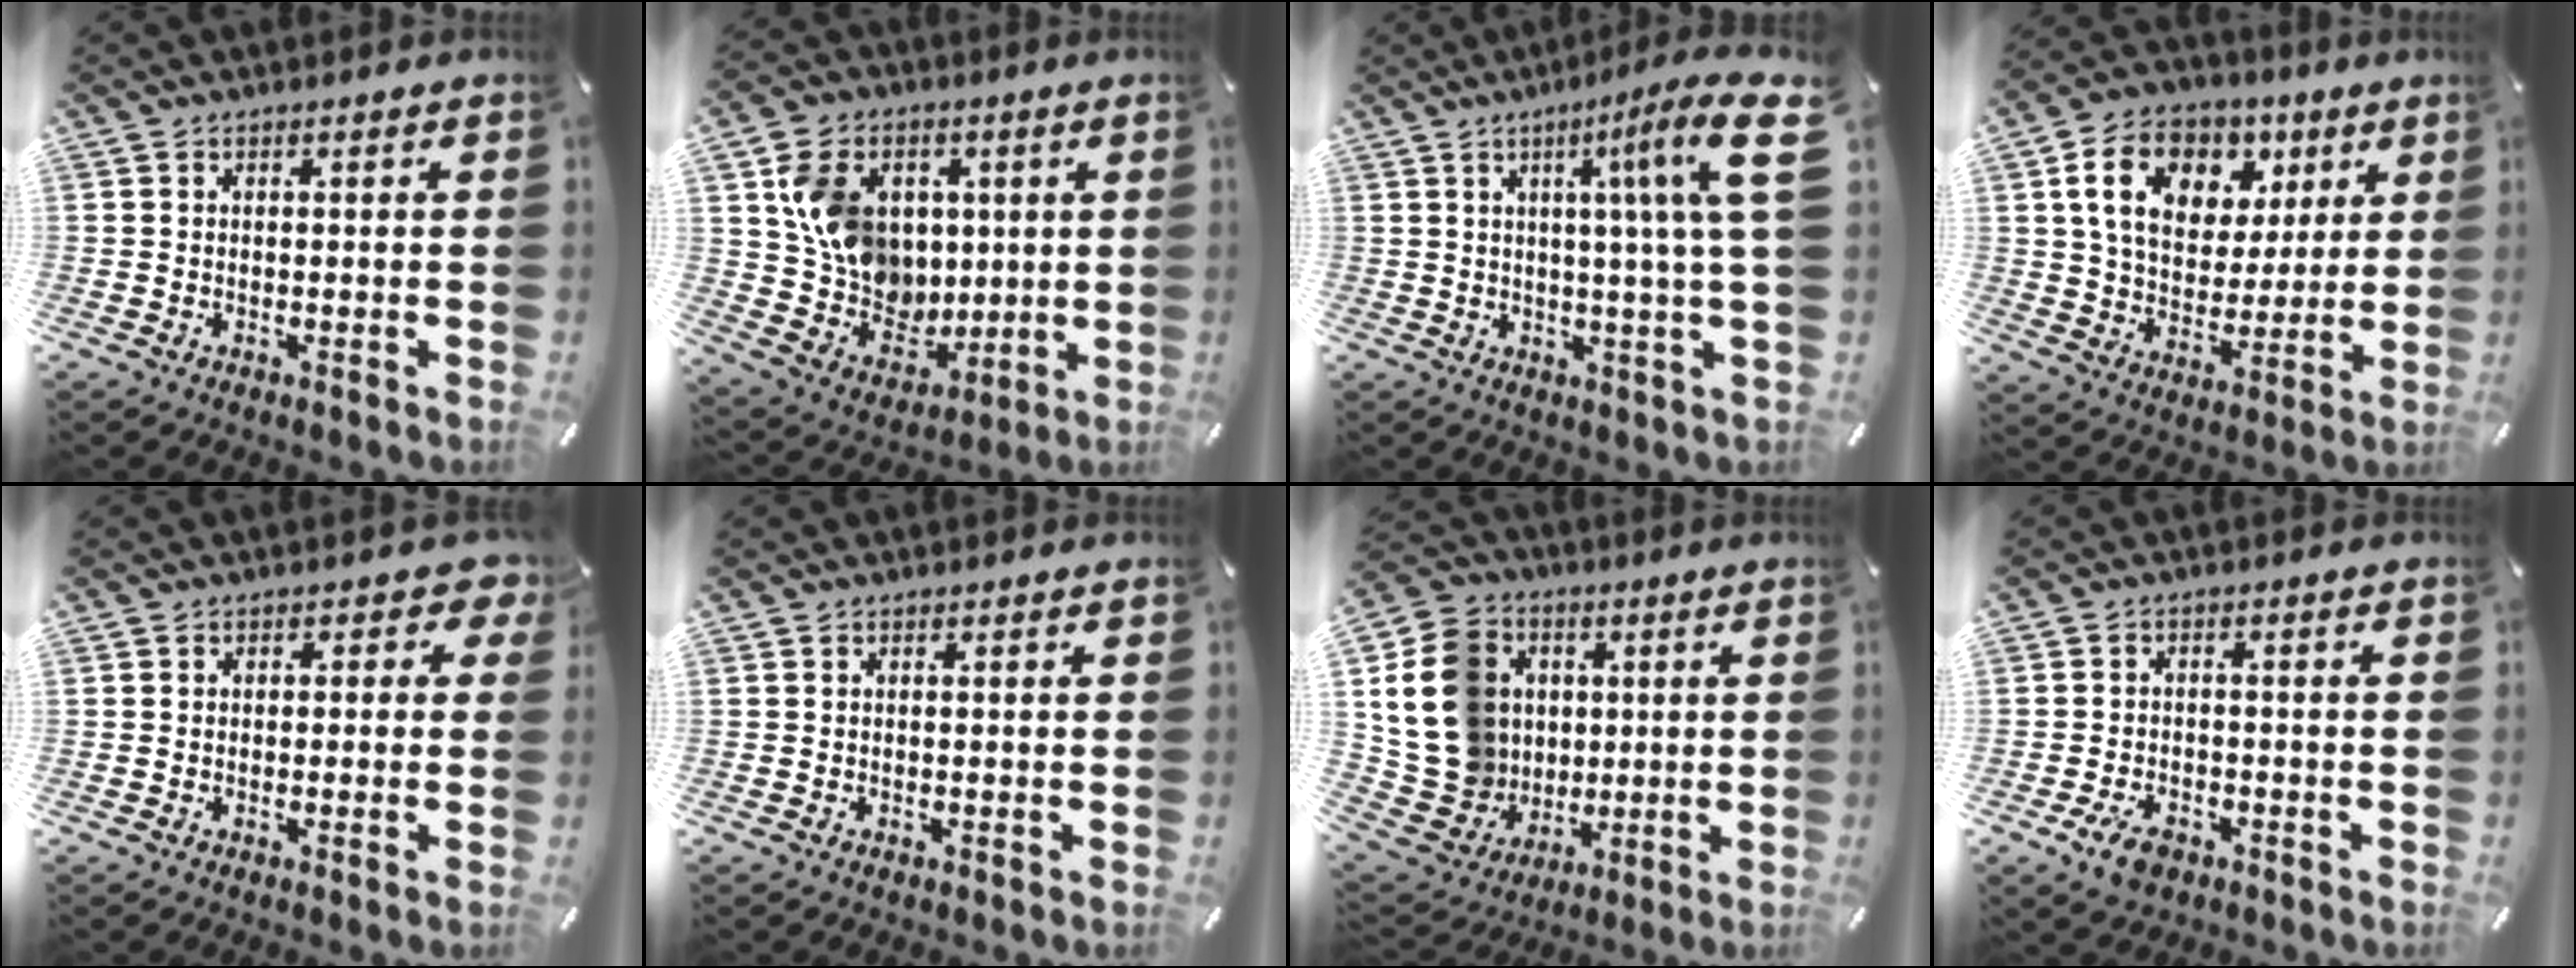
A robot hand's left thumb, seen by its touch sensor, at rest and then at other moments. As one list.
[{"total": 14.2, "force": [4.1, 12.1, 6.2], "torque": [-0.119, -0.010, 0.094]}, {"total": 17.9, "force": [5.3, 1.2, 17.0], "torque": [-0.246, -0.029, 0.061]}, {"total": 15.6, "force": [6.5, 11.5, 8.2], "torque": [-0.139, -0.009, 0.122]}, {"total": 3.3, "force": [0.4, 2.2, 2.3], "torque": [-0.022, 0.002, 0.001]}, {"total": 0.0}, {"total": 16.5, "force": [2.2, 14.7, 7.1], "torque": [-0.150, 0.004, 0.051]}, {"total": 5.0, "force": [-2.8, 3.1, 2.7], "torque": [-0.052, 0.015, -0.051]}]